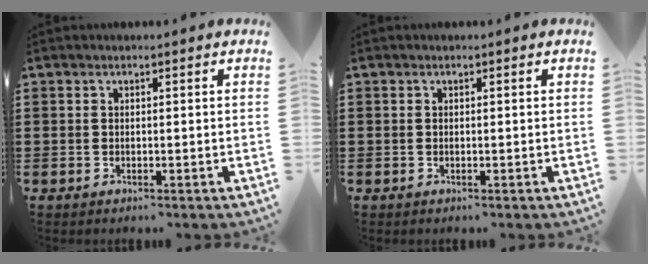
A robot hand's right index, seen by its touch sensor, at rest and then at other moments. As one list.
[{"total": 0.0}]